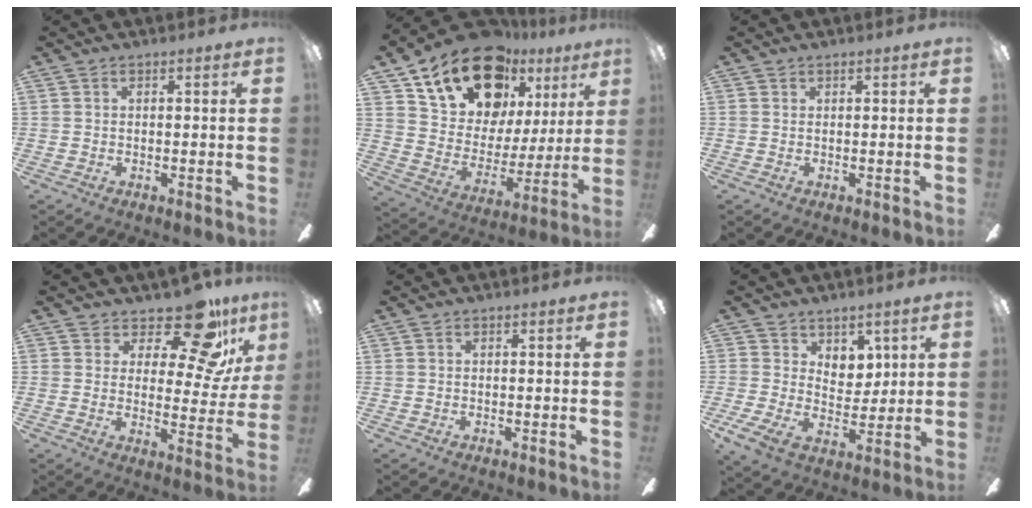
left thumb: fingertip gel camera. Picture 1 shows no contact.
{"total": 20.9, "force": [14.7, 11.3, 9.7], "torque": [-0.180, -0.084, 0.267]}
{"total": 0.0}
{"total": 14.9, "force": [11.0, 4.9, 8.9], "torque": [-0.127, -0.078, 0.184]}
{"total": 0.0}
{"total": 9.4, "force": [3.5, 7.1, 5.2], "torque": [-0.086, -0.016, 0.068]}